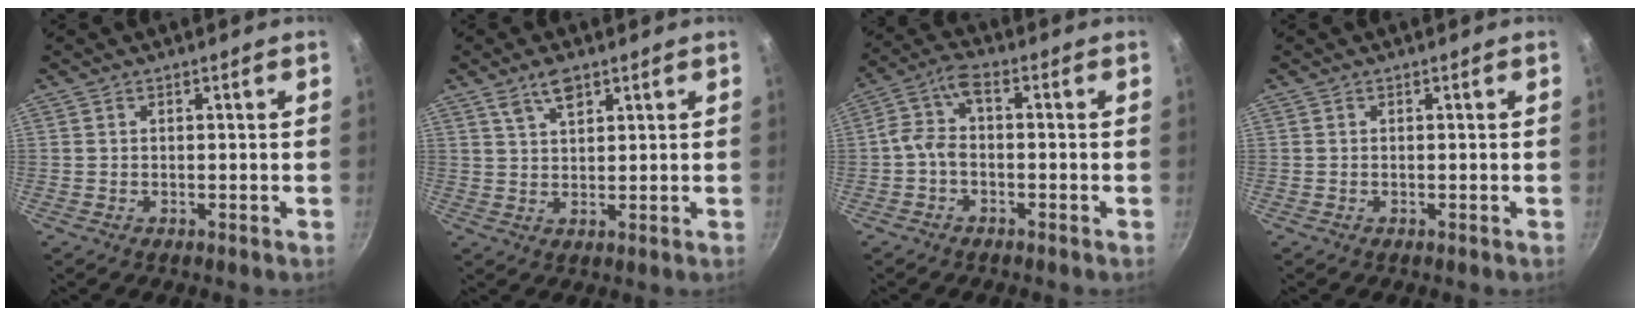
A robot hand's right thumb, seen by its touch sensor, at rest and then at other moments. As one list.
[{"total": 4.6, "force": [2.9, 1.9, 3.0], "torque": [-0.048, -0.012, 0.053]}, {"total": 5.3, "force": [-1.5, 2.8, 4.2], "torque": [-0.101, 0.029, -0.036]}, {"total": 0.0}]